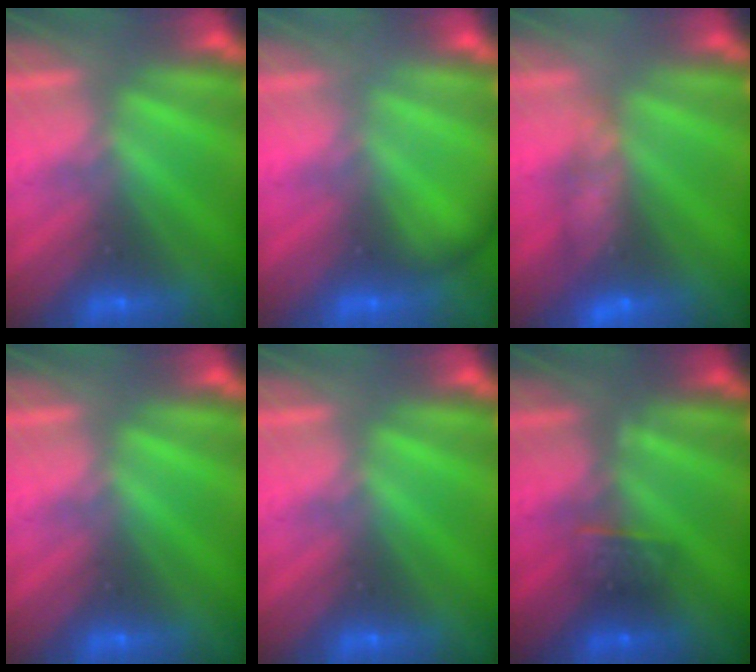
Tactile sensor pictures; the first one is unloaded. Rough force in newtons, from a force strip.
{"total": 2.1}
{"total": 7.3}
{"total": 0.0}
{"total": 0.0}
{"total": 2.5}